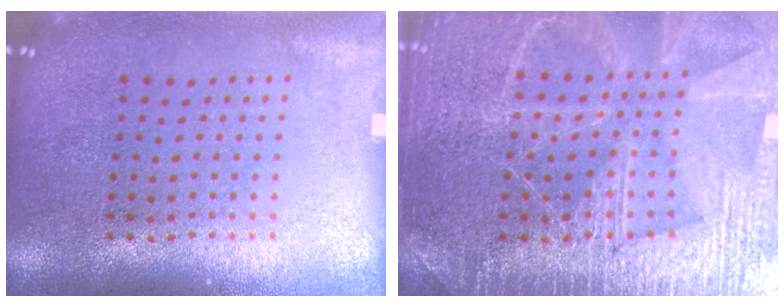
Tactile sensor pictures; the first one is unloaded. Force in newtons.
{"total": 4.8, "press": 4.7, "slide": 0.6}